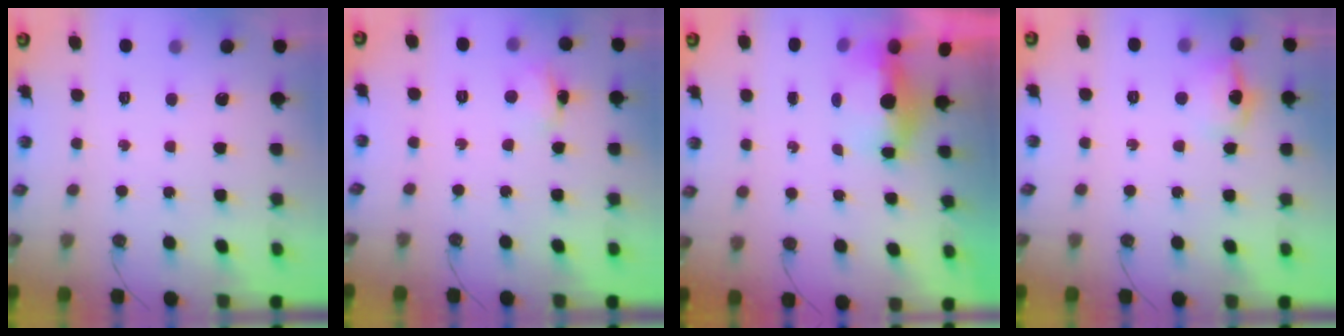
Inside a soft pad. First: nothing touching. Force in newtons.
{"total": 2.9, "press": 2.9, "slide": 0.2}
{"total": 13.4, "press": 6.1, "slide": 11.9}
{"total": 9.5, "press": 9.4, "slide": 0.8}